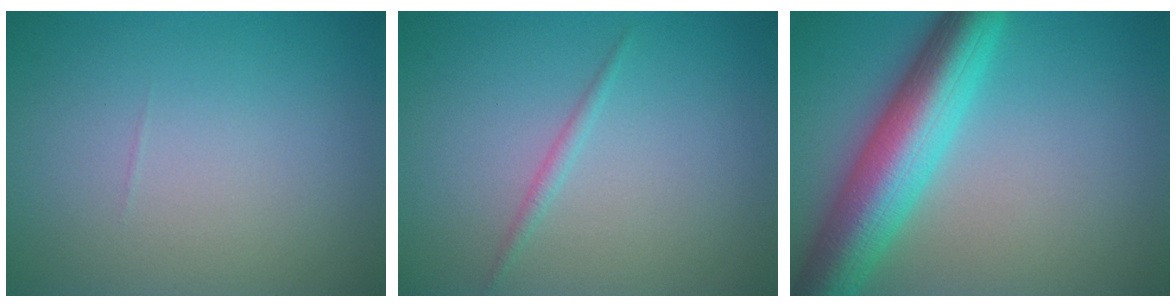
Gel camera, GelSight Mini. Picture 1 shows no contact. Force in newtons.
{"total": 0.9, "press": 0.9, "slide": 0.0}
{"total": 9.1, "press": 9.1, "slide": 0.3}